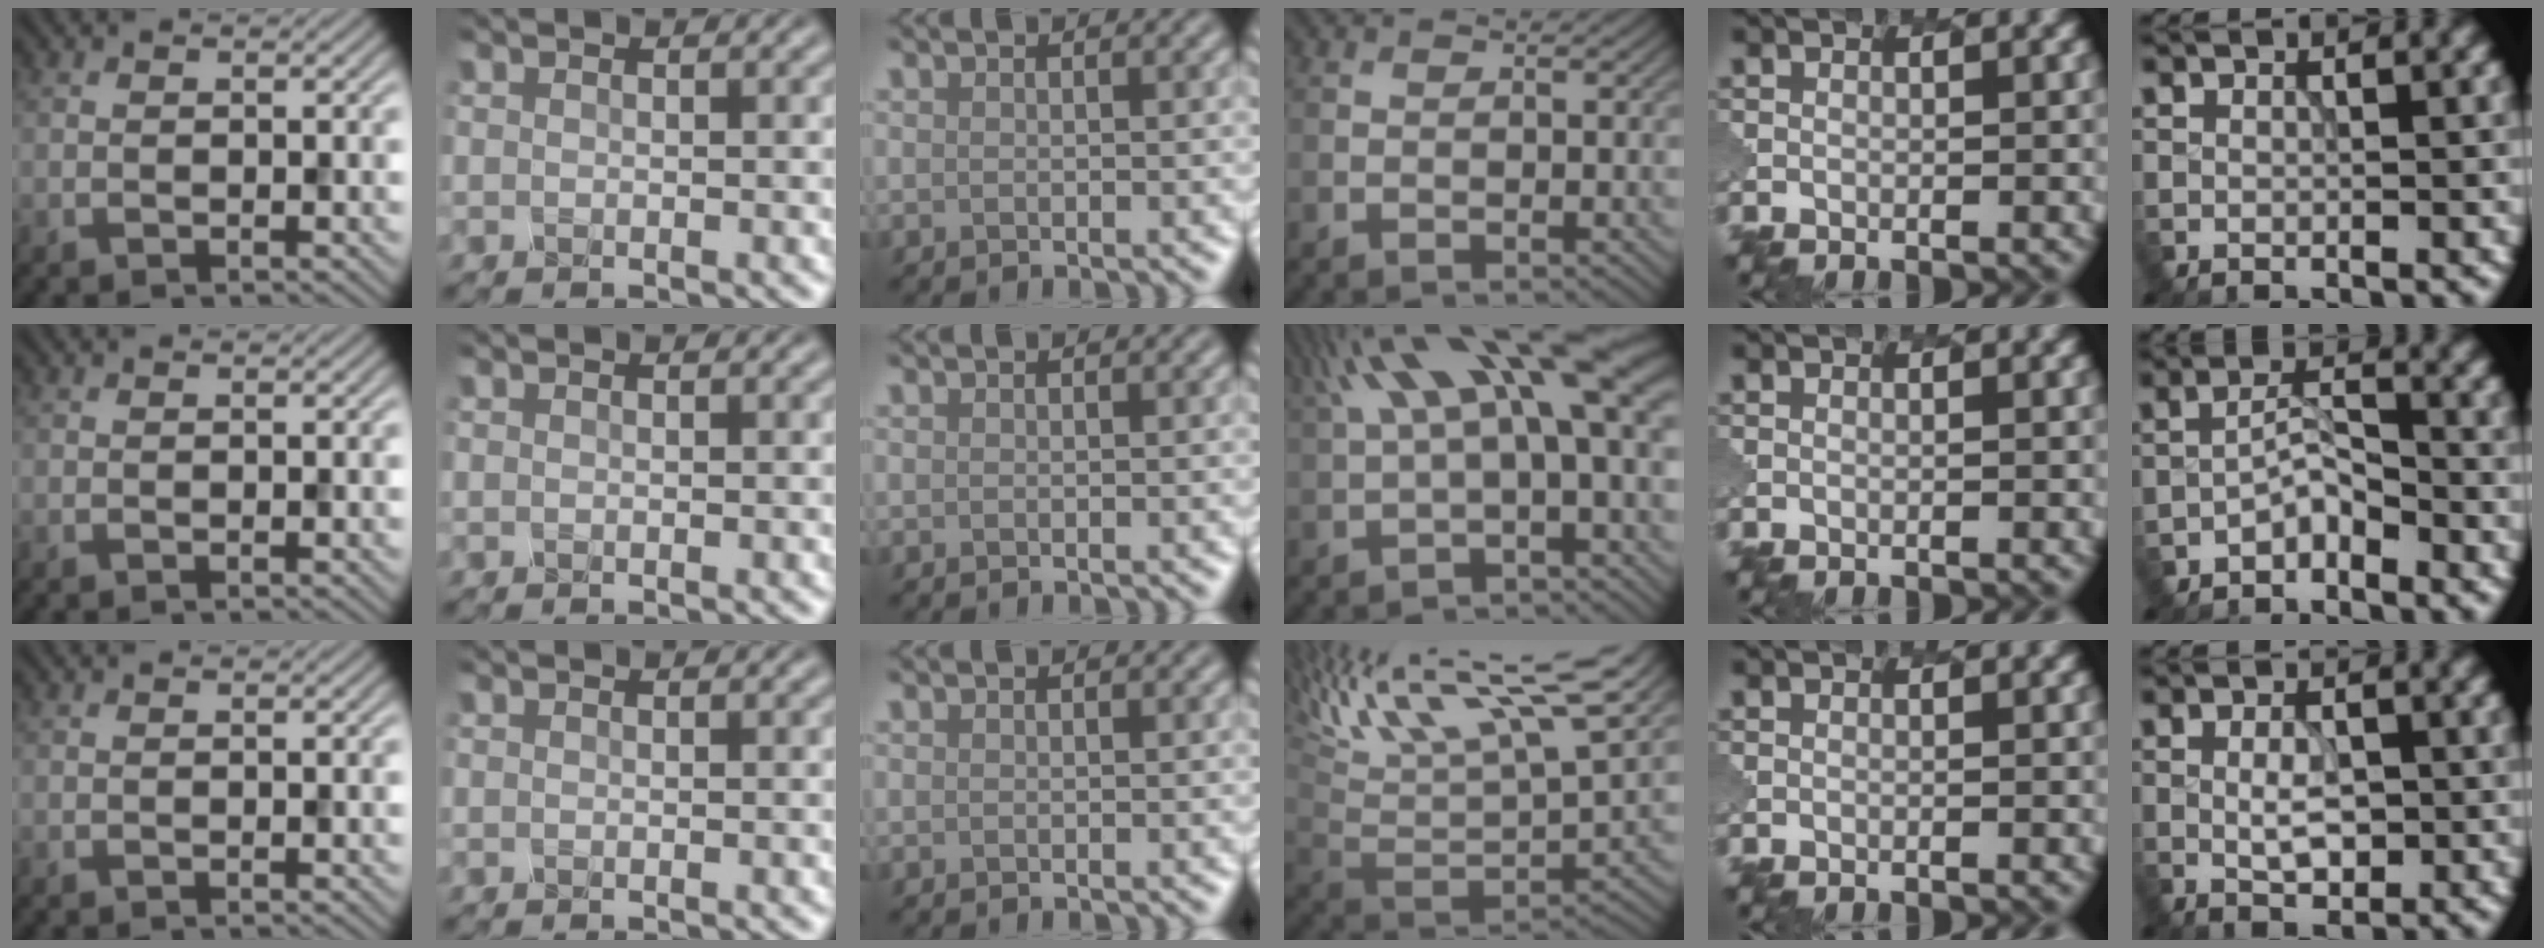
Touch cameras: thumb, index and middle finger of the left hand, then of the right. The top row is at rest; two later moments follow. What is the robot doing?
{"motion": "dispense", "object": "oil cruet"}